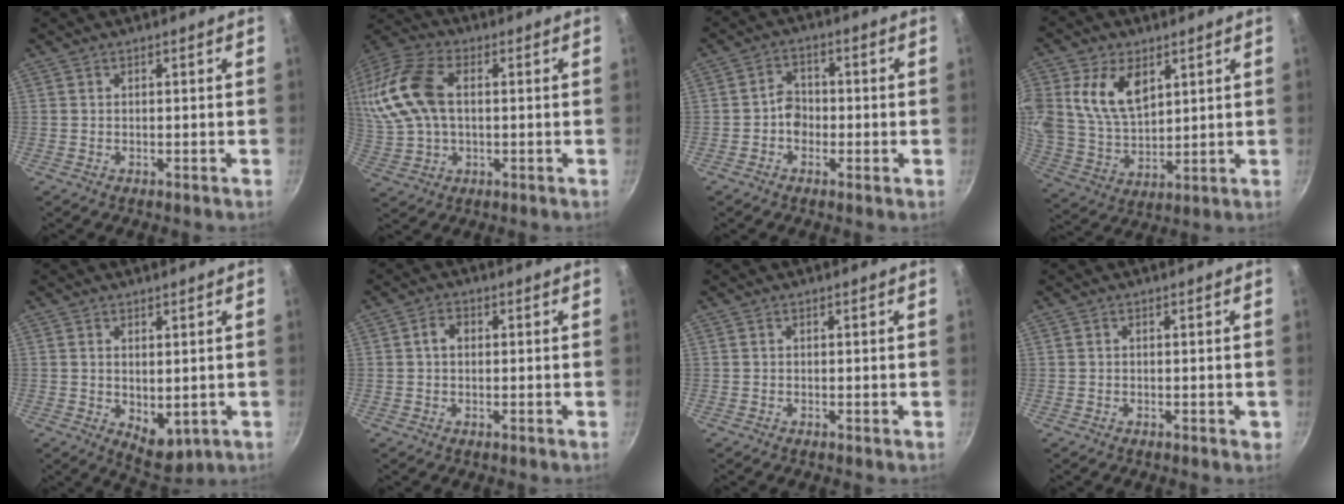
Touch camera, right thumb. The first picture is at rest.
{"total": 16.9, "force": [2.7, 10.7, 12.7], "torque": [-0.275, 0.020, 0.045]}
{"total": 4.1, "force": [-1.0, 3.3, 2.2], "torque": [-0.010, 0.017, -0.025]}
{"total": 13.5, "force": [4.9, 8.6, 9.1], "torque": [-0.162, -0.027, 0.103]}
{"total": 6.1, "force": [0.1, 3.7, 4.9], "torque": [-0.061, -0.019, 0.014]}
{"total": 2.8, "force": [0.4, 2.1, 1.8], "torque": [-0.027, 0.006, 0.005]}
{"total": 0.0}
{"total": 1.4, "force": [-0.1, 0.8, 1.1], "torque": [-0.009, 0.003, -0.001]}